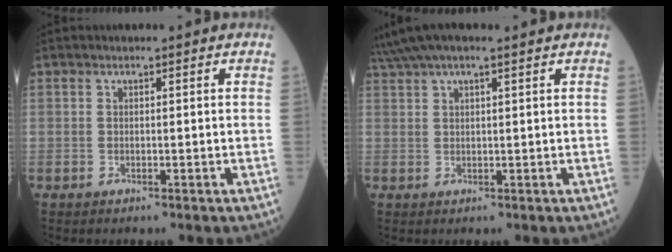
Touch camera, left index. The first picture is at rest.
{"total": 7.0, "force": [5.7, 0.3, 4.1], "torque": [-0.077, 0.048, 0.094]}